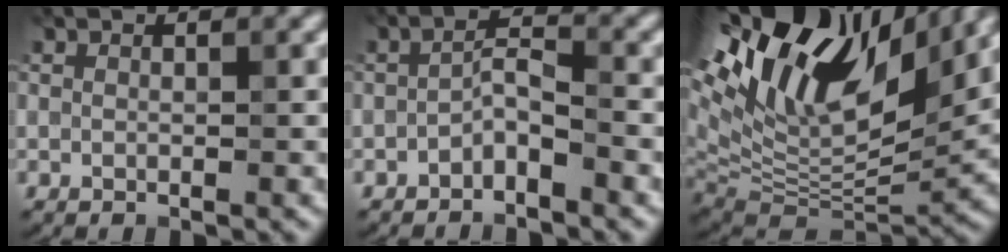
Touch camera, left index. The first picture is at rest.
{"total": 2.0, "force": [-1.4, 0.5, 1.4], "torque": [-0.026, 0.012, -0.030]}
{"total": 17.7, "force": [8.6, 7.3, 13.7], "torque": [-0.276, 0.038, 0.153]}